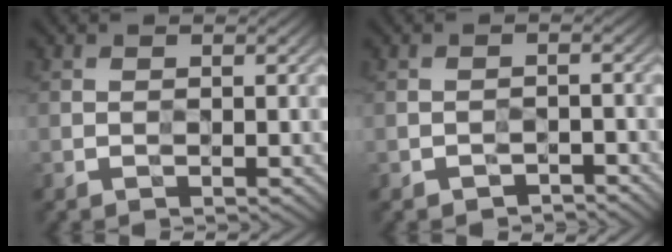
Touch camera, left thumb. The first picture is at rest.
{"total": 1.9, "force": [-1.7, 0.7, 0.6], "torque": [-0.004, 0.003, -0.025]}